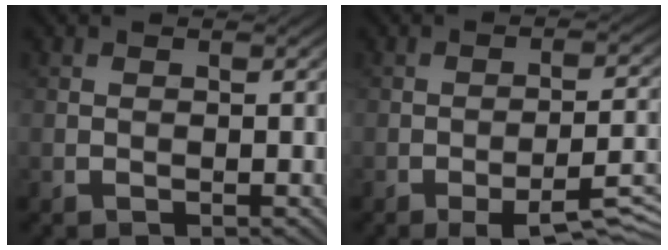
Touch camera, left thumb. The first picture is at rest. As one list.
[{"total": 7.7, "force": [-4.4, 1.8, 6.0], "torque": [-0.092, 0.003, -0.060]}]